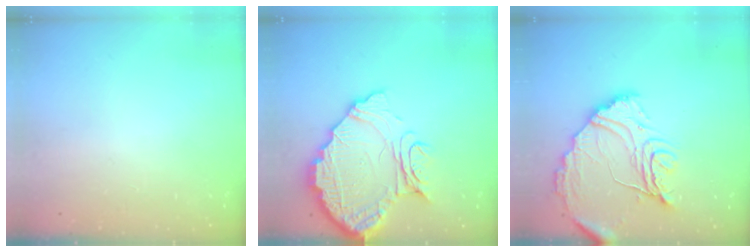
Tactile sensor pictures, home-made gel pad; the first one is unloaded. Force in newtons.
{"total": 14.9, "press": 14.8, "slide": 1.4}
{"total": 16.8, "press": 16.7, "slide": 1.5}